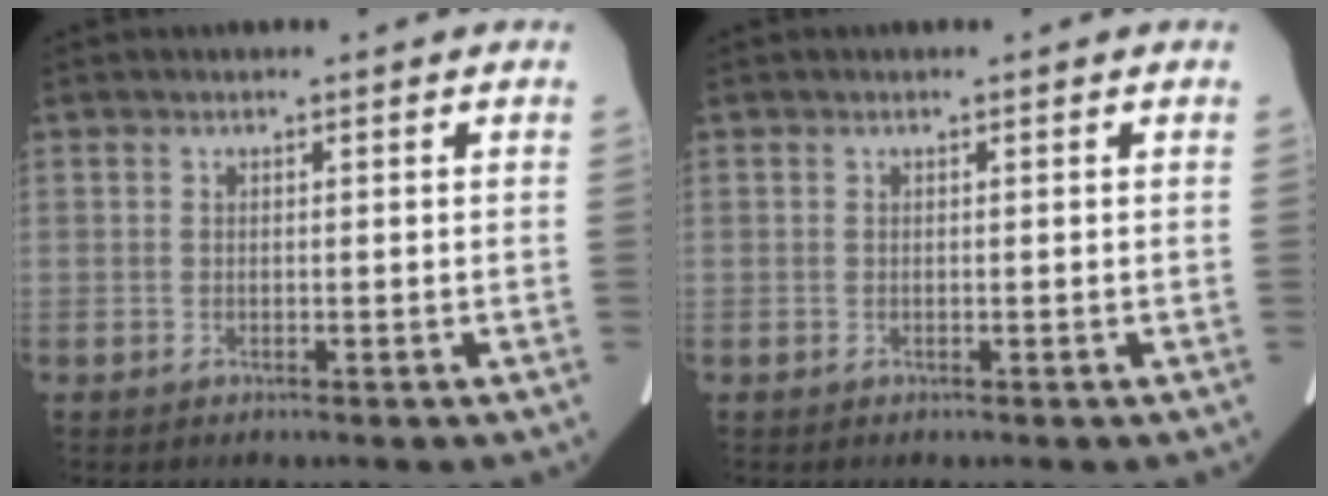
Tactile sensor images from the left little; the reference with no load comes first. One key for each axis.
{"total": 0.0}